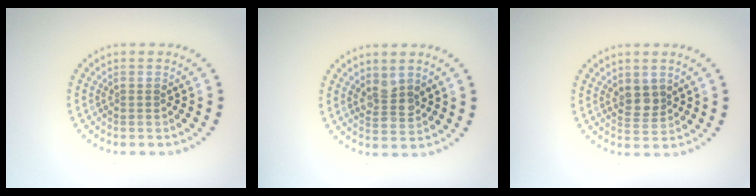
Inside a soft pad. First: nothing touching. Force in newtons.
{"total": 2.4, "press": 2.2, "slide": 0.8}
{"total": 2.0, "press": 1.8, "slide": 0.8}